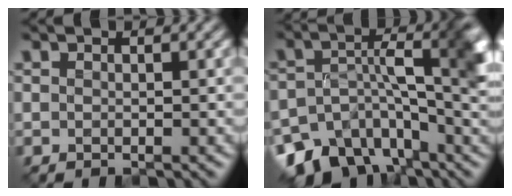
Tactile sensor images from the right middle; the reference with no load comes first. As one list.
[{"total": 10.2, "force": [-5.0, 5.5, 7.0], "torque": [-0.109, -0.008, -0.086]}]